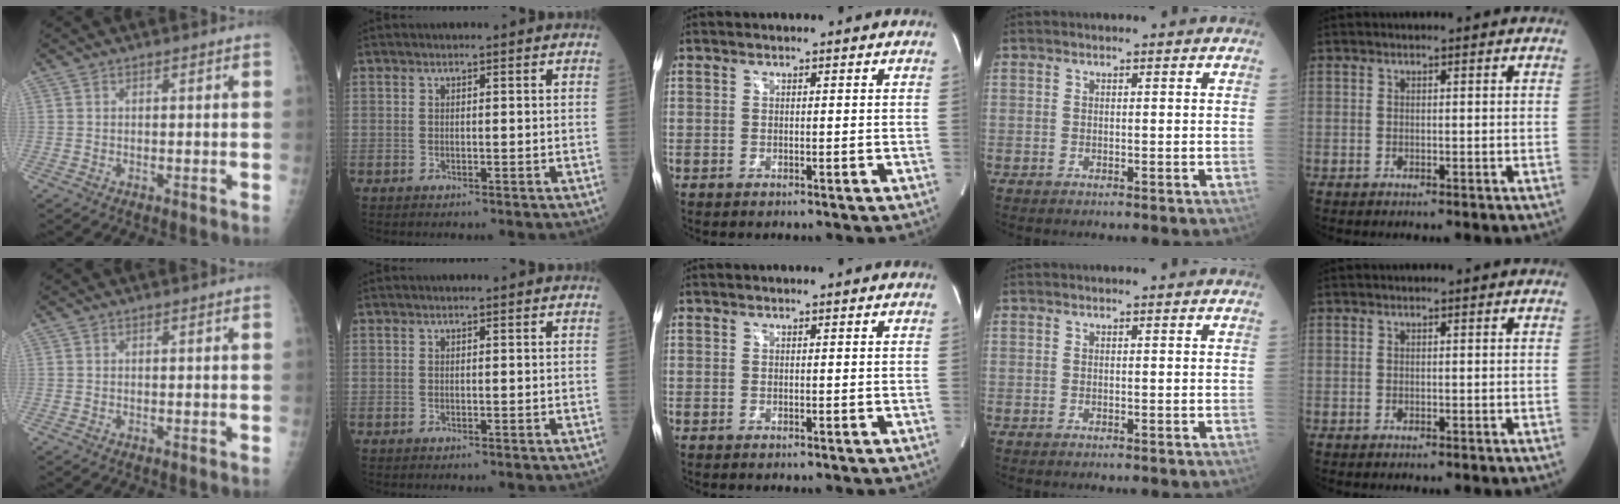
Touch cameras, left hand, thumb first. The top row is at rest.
{}